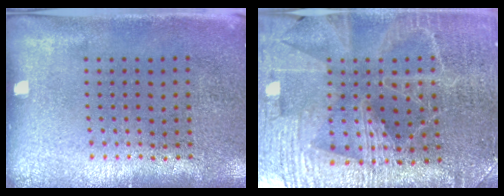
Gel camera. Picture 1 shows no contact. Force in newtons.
{"total": 3.6, "press": 3.5, "slide": 0.7}